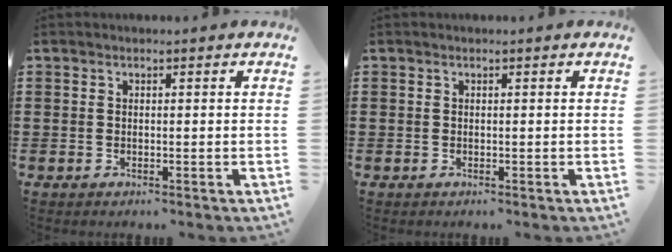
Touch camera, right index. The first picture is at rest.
{"total": 0.0}